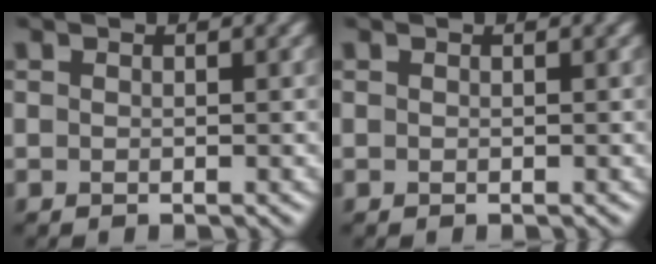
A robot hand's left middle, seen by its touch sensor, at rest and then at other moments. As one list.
[{"total": 0.0}]